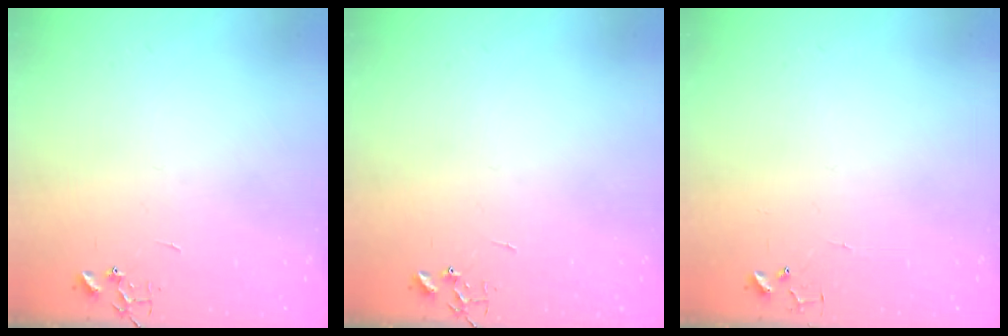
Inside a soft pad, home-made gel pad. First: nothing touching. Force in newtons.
{"total": 0.0}
{"total": 4.2, "press": 4.1, "slide": 0.3}